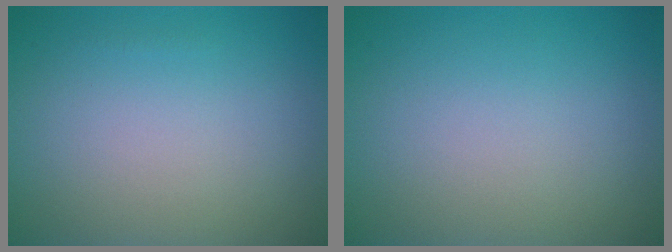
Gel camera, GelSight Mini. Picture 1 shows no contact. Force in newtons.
{"total": 0.0}